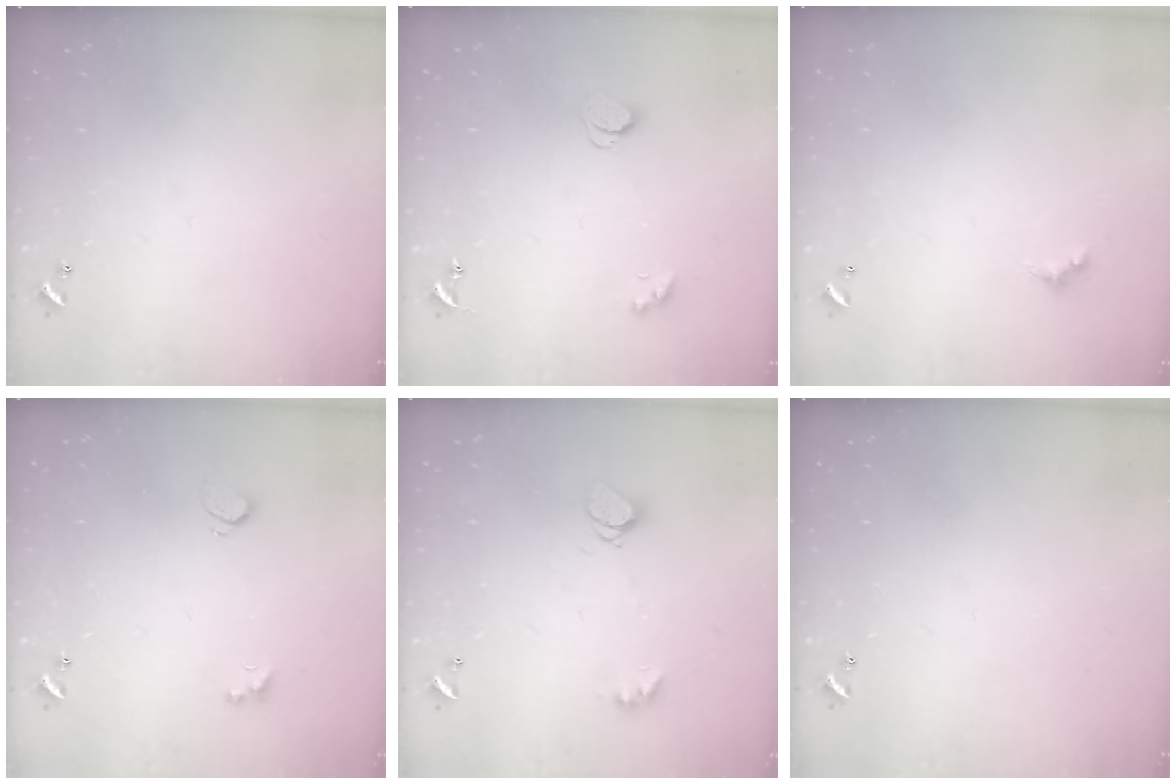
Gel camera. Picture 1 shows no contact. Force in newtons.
{"total": 2.4, "press": 2.3, "slide": 0.6}
{"total": 1.5, "press": 1.4, "slide": 0.3}
{"total": 2.1, "press": 1.8, "slide": 1.2}
{"total": 4.9, "press": 4.9, "slide": 0.2}
{"total": 0.0}